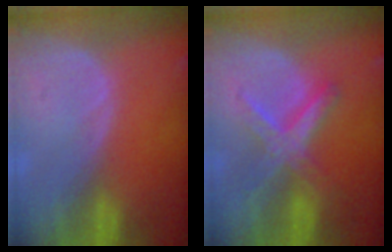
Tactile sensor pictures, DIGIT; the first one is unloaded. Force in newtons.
{"total": 6.1, "press": 6.1, "slide": 0.2}